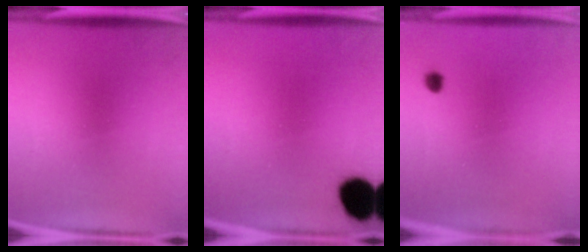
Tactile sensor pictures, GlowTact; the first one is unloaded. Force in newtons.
{"total": 11.2}
{"total": 1.3}